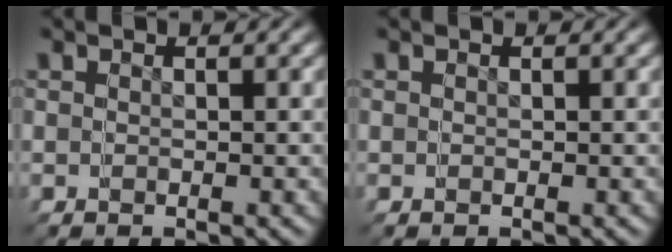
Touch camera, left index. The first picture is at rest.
{"total": 0.0}